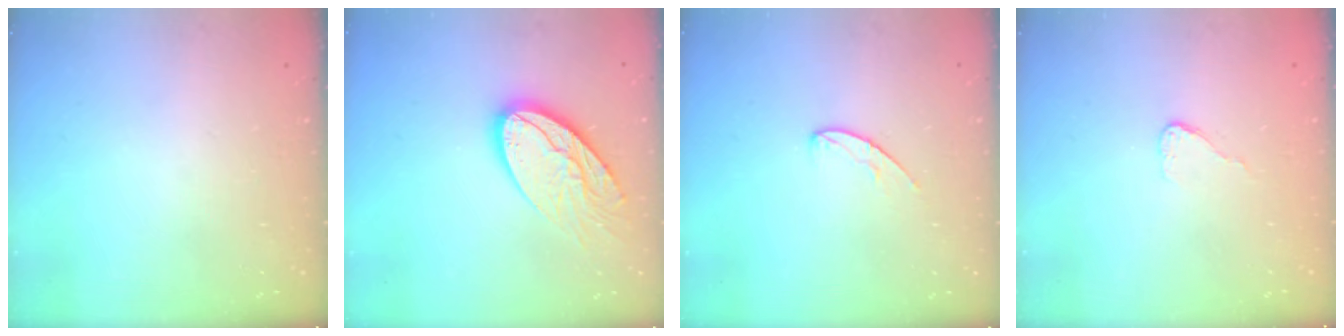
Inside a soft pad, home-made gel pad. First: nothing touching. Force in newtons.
{"total": 14.4, "press": 14.3, "slide": 1.2}
{"total": 6.6, "press": 6.6, "slide": 0.5}
{"total": 4.4, "press": 4.4, "slide": 0.3}